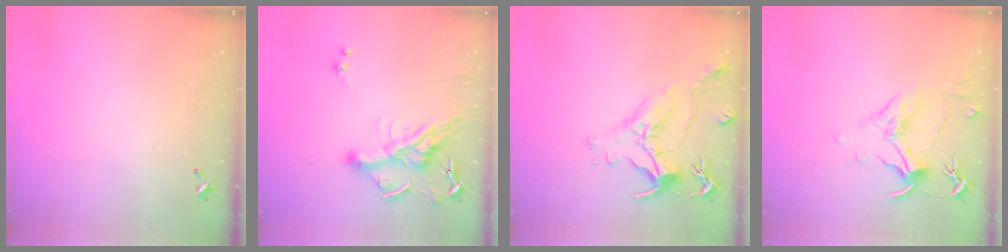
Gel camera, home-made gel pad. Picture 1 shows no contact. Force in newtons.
{"total": 9.2, "press": 9.2, "slide": 1.3}
{"total": 1.6, "press": 0.9, "slide": 1.3}
{"total": 1.8, "press": 1.6, "slide": 0.9}